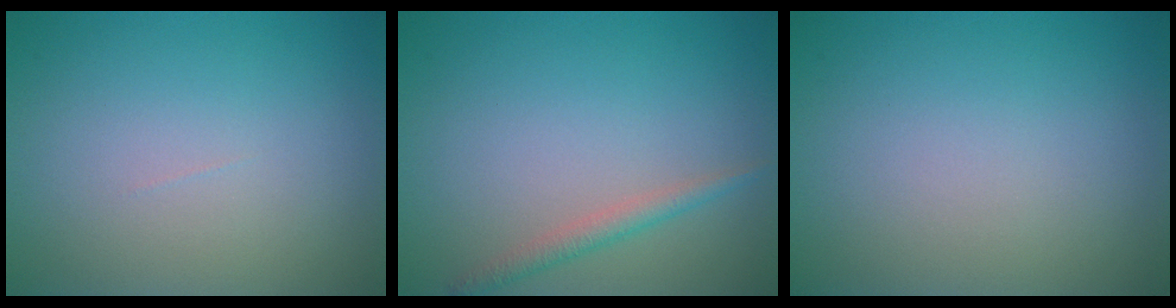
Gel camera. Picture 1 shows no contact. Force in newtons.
{"total": 1.6, "press": 1.6, "slide": 0.1}
{"total": 0.0}